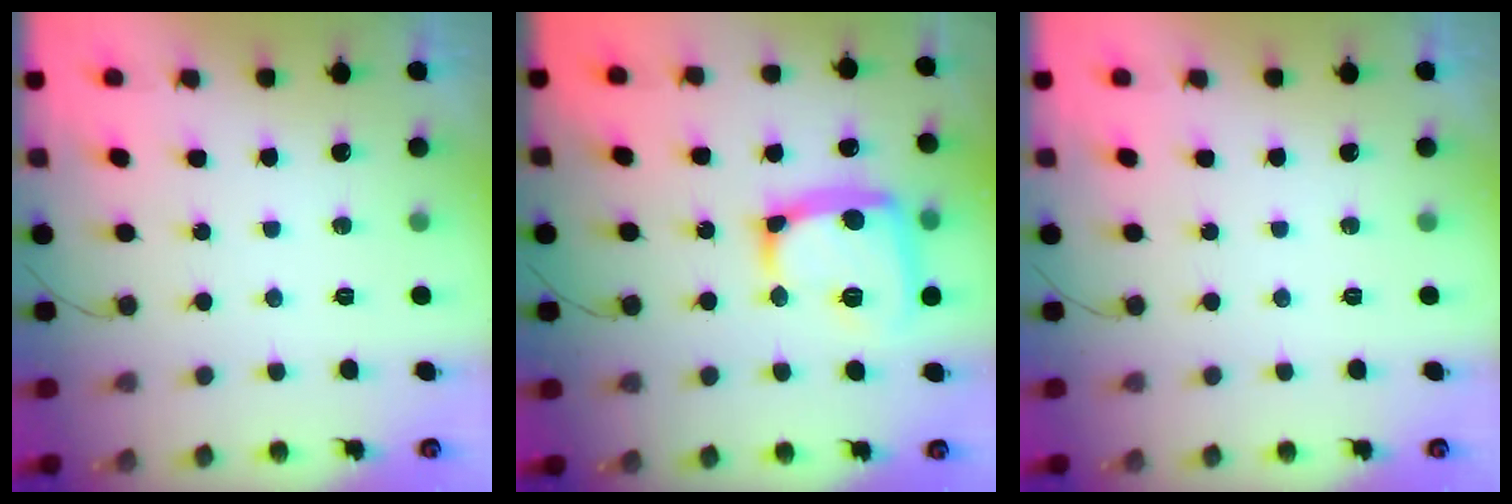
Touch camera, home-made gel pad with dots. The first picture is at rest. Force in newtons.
{"total": 17.8, "press": 17.7, "slide": 1.6}
{"total": 0.0}